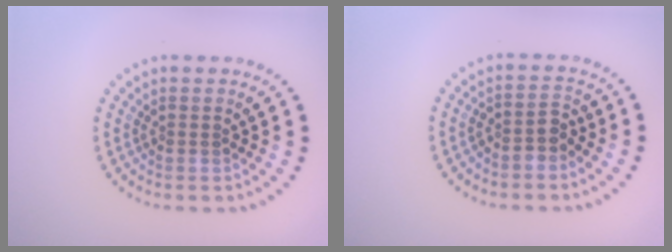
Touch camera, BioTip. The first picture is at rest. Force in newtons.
{"total": 1.9, "press": 1.6, "slide": 1.0}